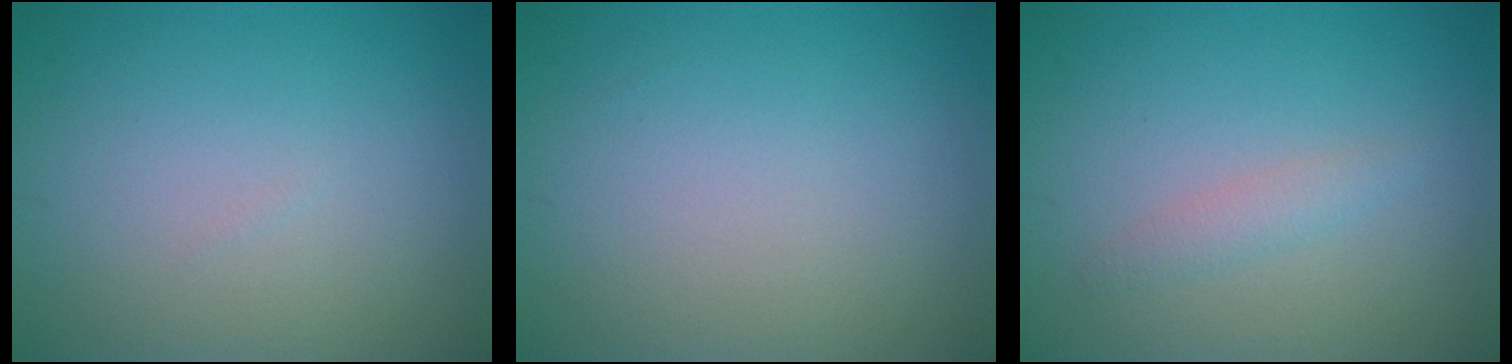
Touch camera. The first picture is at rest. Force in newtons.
{"total": 0.0}
{"total": 1.3, "press": 1.3, "slide": 0.0}